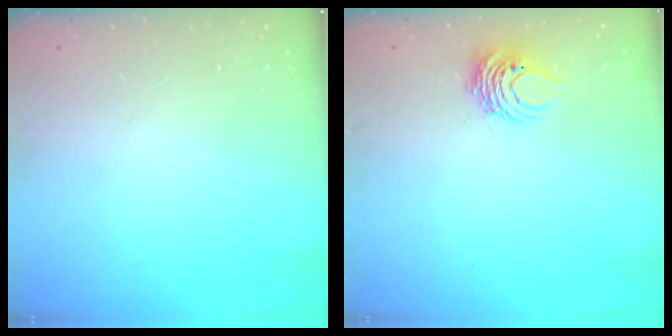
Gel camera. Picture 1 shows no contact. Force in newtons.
{"total": 6.8, "press": 6.7, "slide": 0.8}